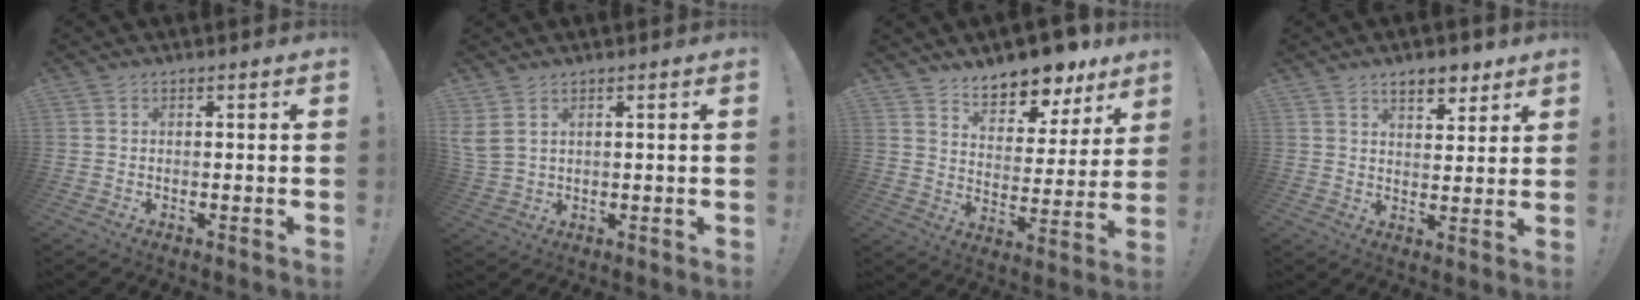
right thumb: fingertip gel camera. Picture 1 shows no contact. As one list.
[{"total": 3.9, "force": [2.2, 2.1, 2.4], "torque": [-0.064, -0.004, 0.047]}, {"total": 12.1, "force": [10.6, 4.3, 4.1], "torque": [-0.053, -0.091, 0.184]}, {"total": 7.5, "force": [5.4, 3.6, 3.8], "torque": [-0.041, -0.027, 0.095]}]